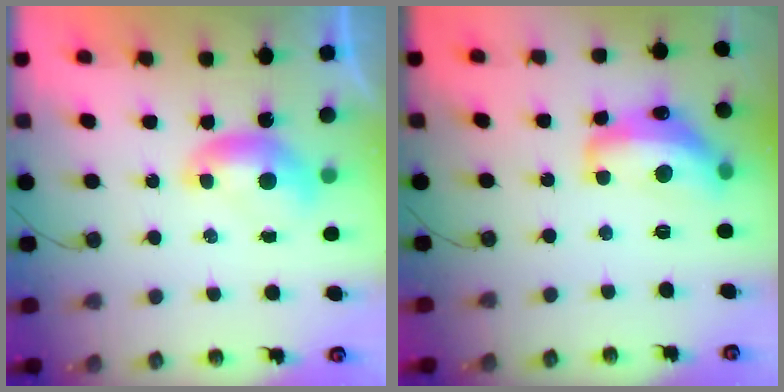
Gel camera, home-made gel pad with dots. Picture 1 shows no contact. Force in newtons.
{"total": 10.7, "press": 10.7, "slide": 0.8}